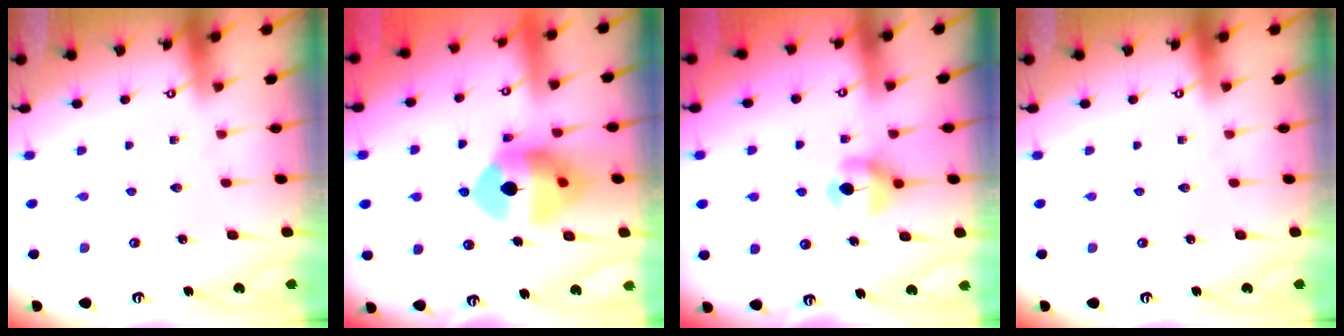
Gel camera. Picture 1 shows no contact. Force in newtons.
{"total": 12.0, "press": 11.8, "slide": 1.9}
{"total": 6.6, "press": 6.6, "slide": 0.5}
{"total": 0.0}